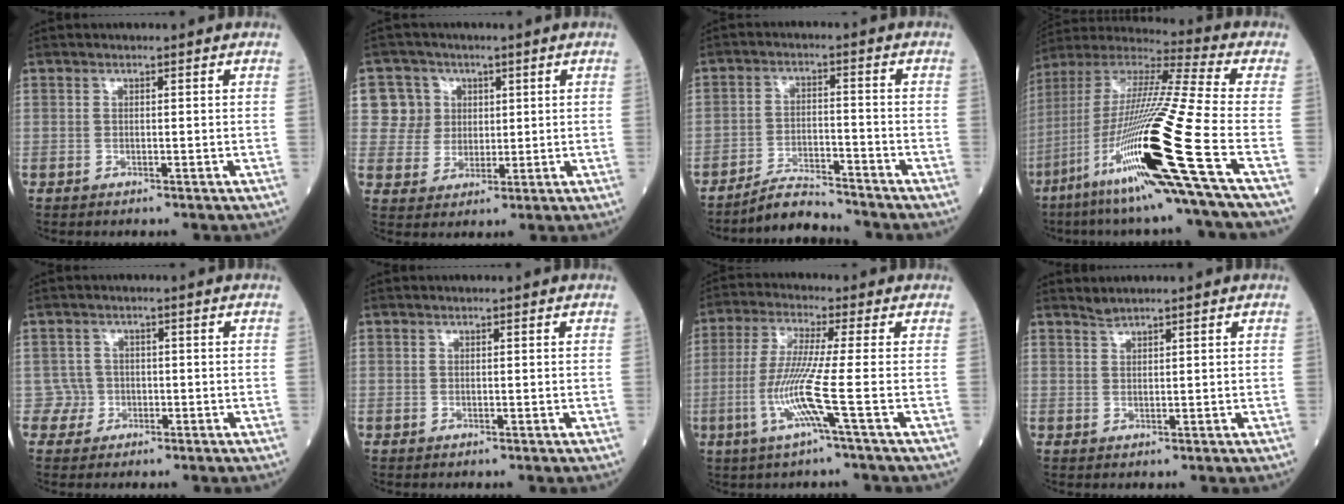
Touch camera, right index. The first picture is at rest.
{"total": 6.4, "force": [2.0, 6.1, 0.6], "torque": [-0.012, 0.019, 0.041]}
{"total": 5.8, "force": [-5.7, 0.4, 0.9], "torque": [-0.017, -0.008, -0.100]}
{"total": 26.4, "force": [-10.6, -1.1, 24.1], "torque": [-0.461, -0.045, -0.200]}
{"total": 2.3, "force": [-0.9, 2.0, -0.7], "torque": [0.028, 0.013, -0.022]}
{"total": 0.0}
{"total": 8.5, "force": [-2.7, -1.5, 7.9], "torque": [-0.166, -0.013, -0.060]}
{"total": 1.1, "force": [1.1, -0.3, 0.0], "torque": [-0.004, 0.000, 0.025]}